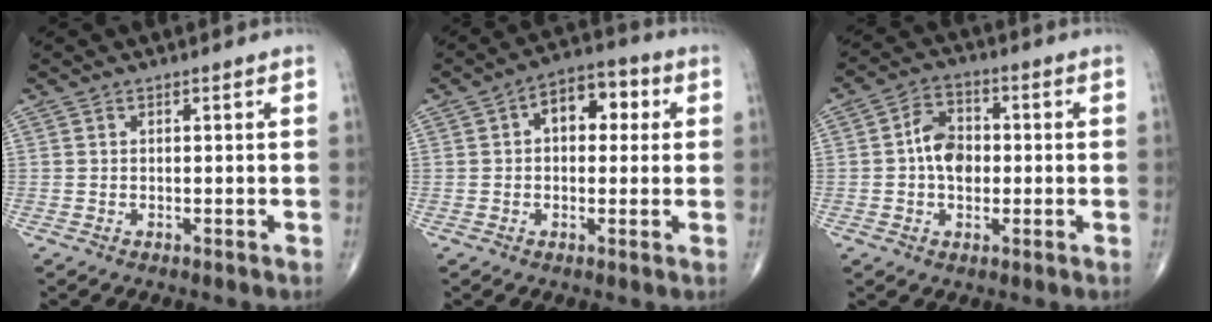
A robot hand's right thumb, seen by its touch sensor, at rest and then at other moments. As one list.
[{"total": 8.8, "force": [1.8, 5.5, 6.6], "torque": [-0.061, 0.023, 0.017]}, {"total": 7.4, "force": [-0.3, 5.3, 5.1], "torque": [-0.067, 0.017, -0.013]}]